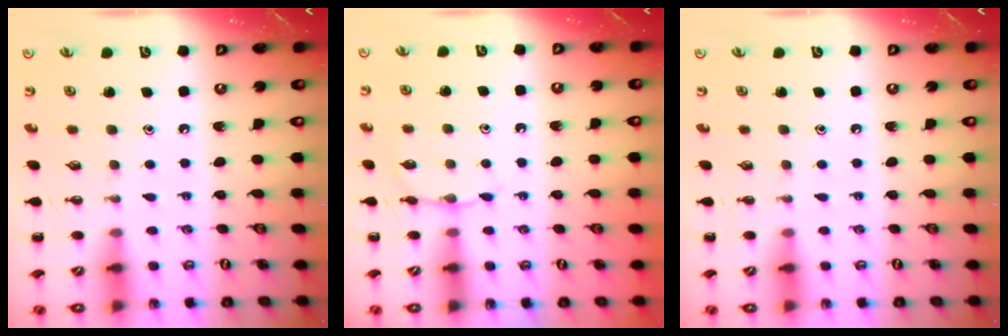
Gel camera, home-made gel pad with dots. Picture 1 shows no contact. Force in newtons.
{"total": 6.2, "press": 6.1, "slide": 1.5}
{"total": 0.0}